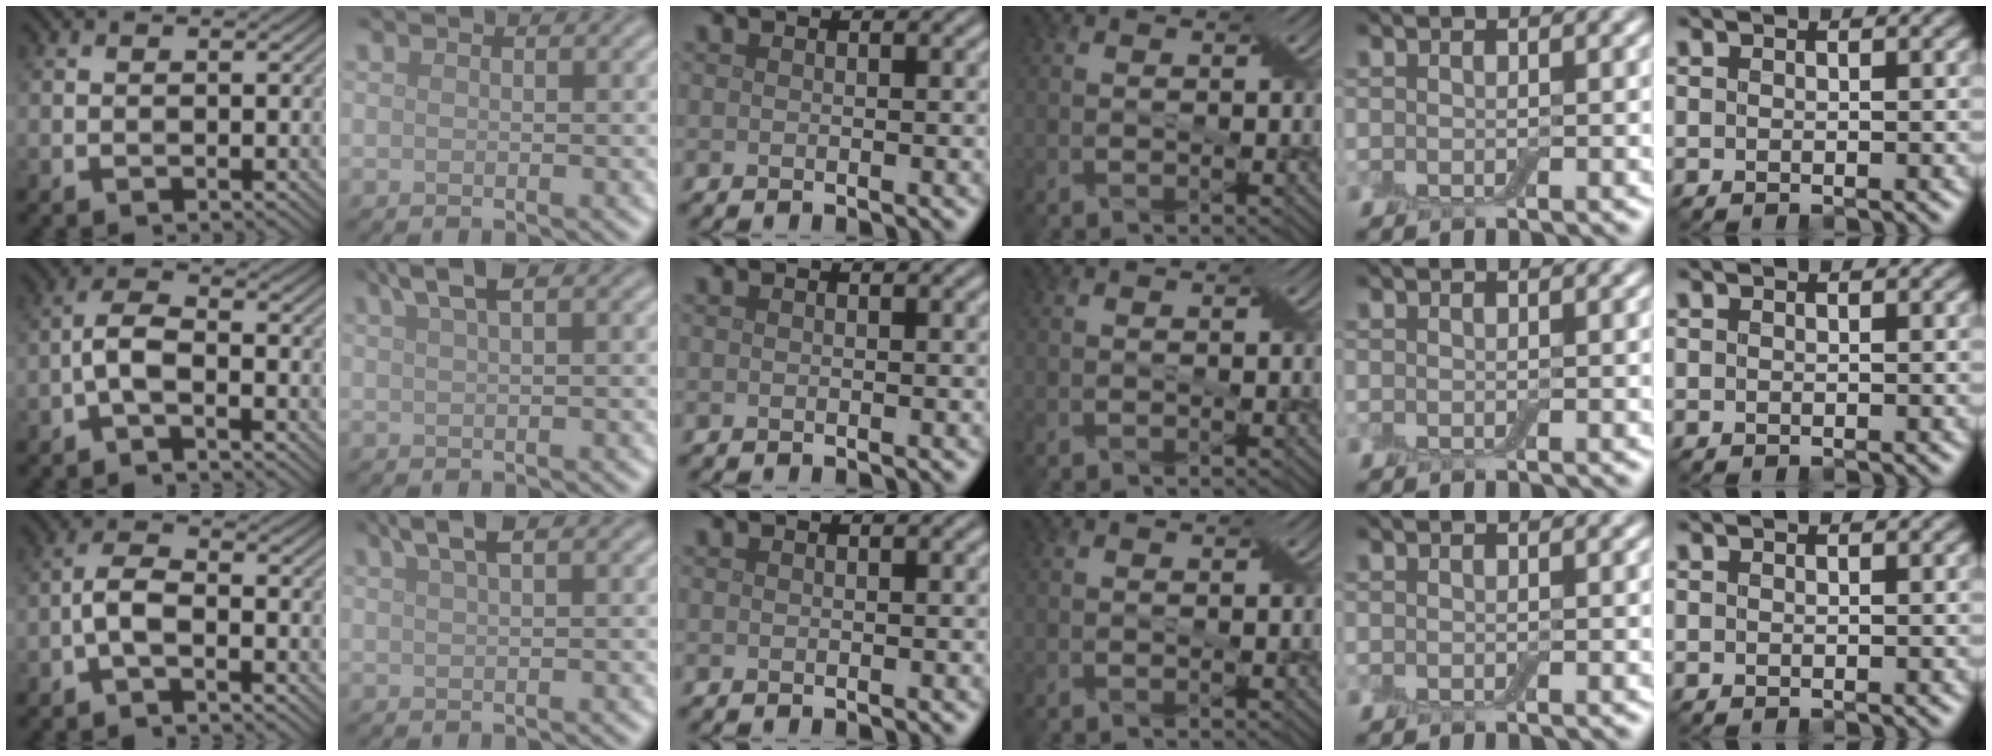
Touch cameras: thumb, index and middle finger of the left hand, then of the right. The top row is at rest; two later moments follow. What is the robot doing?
{"motion": "shake", "object": "box of matches"}